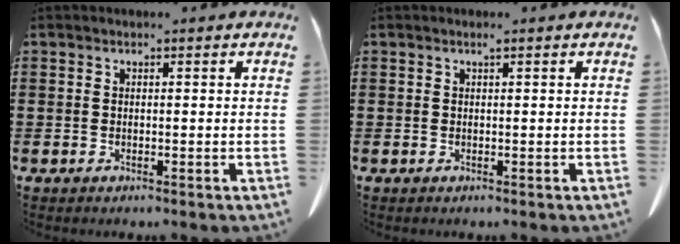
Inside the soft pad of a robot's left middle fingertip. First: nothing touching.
{"total": 0.5, "force": [0.3, 0.0, 0.4], "torque": [-0.008, 0.000, 0.006]}